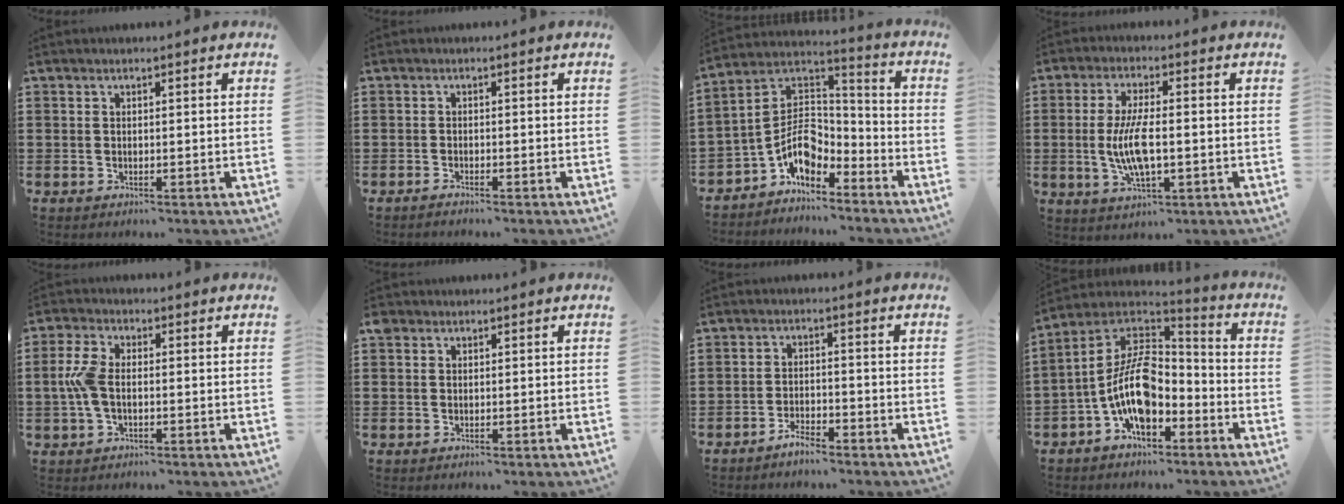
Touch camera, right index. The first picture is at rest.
{"total": 0.9, "force": [-0.9, -0.2, 0.2], "torque": [-0.006, -0.004, -0.016]}
{"total": 7.7, "force": [-4.0, 4.7, 4.7], "torque": [-0.116, -0.012, -0.085]}
{"total": 7.7, "force": [-1.0, 2.5, 7.2], "torque": [-0.159, -0.009, -0.025]}
{"total": 5.3, "force": [-0.6, 2.8, 4.5], "torque": [-0.118, -0.006, -0.020]}
{"total": 0.9, "force": [0.4, 0.8, 0.3], "torque": [-0.008, 0.004, 0.007]}
{"total": 2.8, "force": [-2.7, 0.3, 0.7], "torque": [-0.018, 0.004, -0.052]}
{"total": 11.6, "force": [-3.5, 5.8, 9.4], "torque": [-0.227, -0.012, -0.080]}